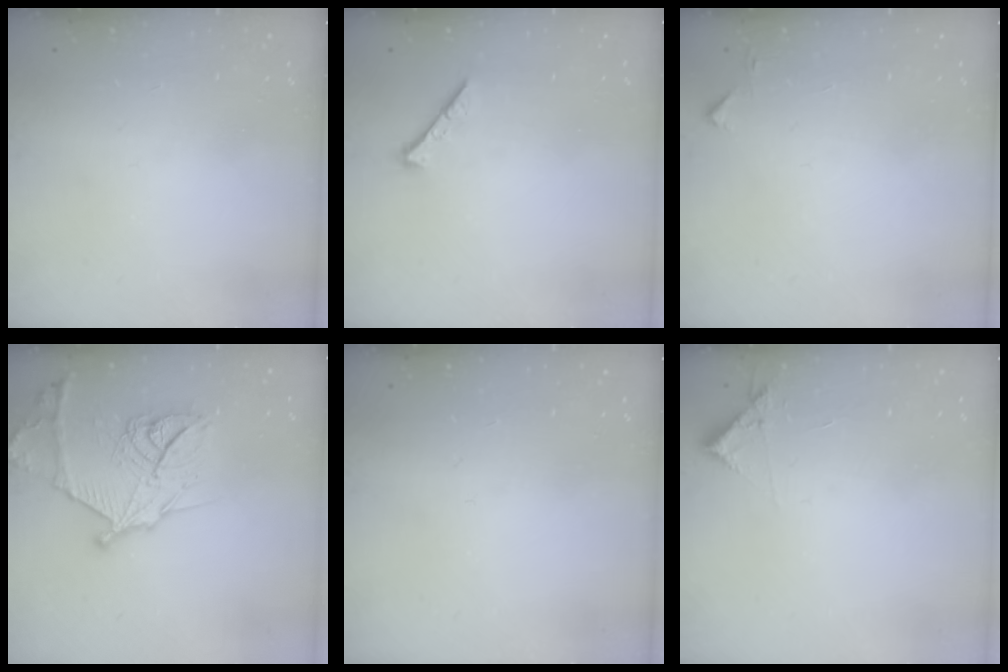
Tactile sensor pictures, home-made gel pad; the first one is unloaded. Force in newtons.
{"total": 0.0}
{"total": 3.1, "press": 3.0, "slide": 0.3}
{"total": 19.6, "press": 19.5, "slide": 1.5}
{"total": 0.0}
{"total": 3.9, "press": 3.9, "slide": 0.5}